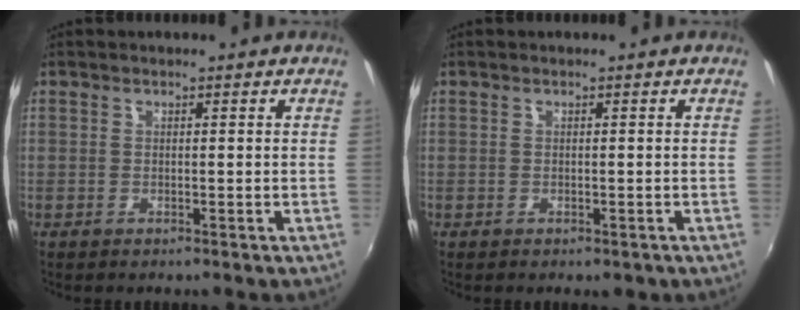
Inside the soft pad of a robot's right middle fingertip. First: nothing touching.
{"total": 1.4, "force": [-0.7, 1.0, 0.8], "torque": [-0.015, -0.006, -0.010]}